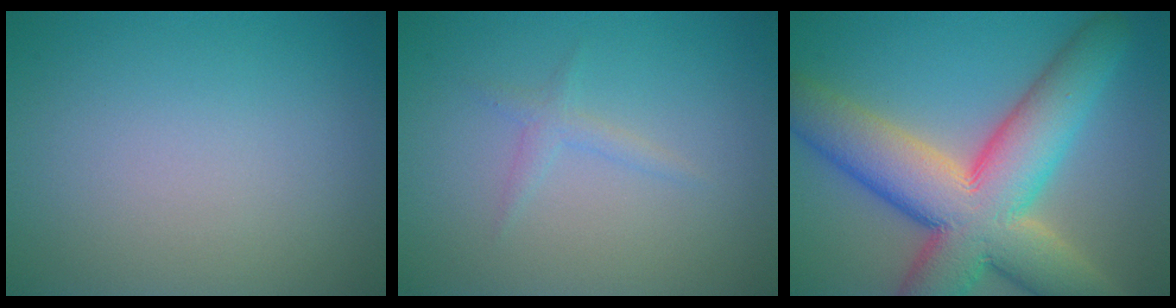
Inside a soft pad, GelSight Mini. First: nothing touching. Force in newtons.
{"total": 1.2, "press": 1.2, "slide": 0.1}
{"total": 13.2, "press": 13.2, "slide": 0.8}